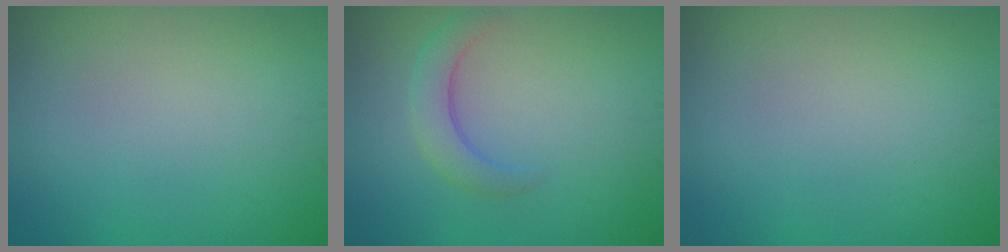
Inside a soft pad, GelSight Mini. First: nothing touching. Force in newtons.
{"total": 2.4, "press": 2.4, "slide": 0.1}
{"total": 0.0}